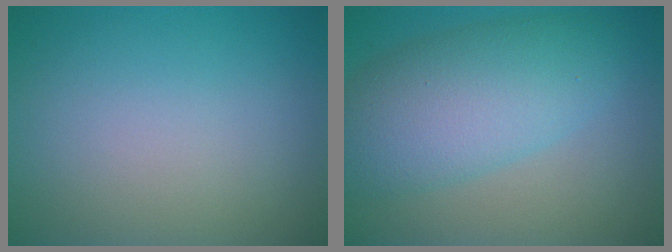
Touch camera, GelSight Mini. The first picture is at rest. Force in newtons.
{"total": 7.5, "press": 7.5, "slide": 0.2}